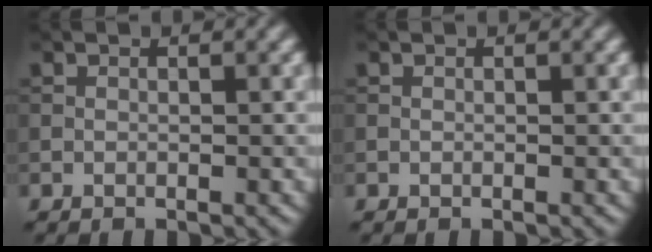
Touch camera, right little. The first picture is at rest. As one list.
[{"total": 0.0}]